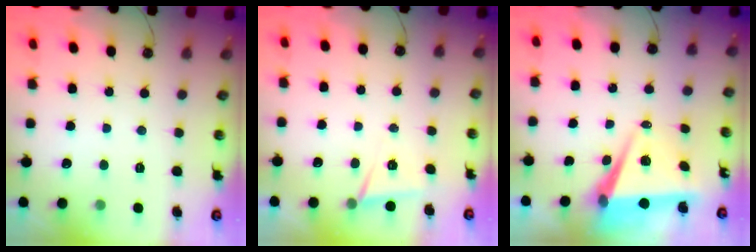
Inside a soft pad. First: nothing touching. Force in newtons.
{"total": 4.7, "press": 2.6, "slide": 3.9}
{"total": 6.8, "press": 5.2, "slide": 4.3}